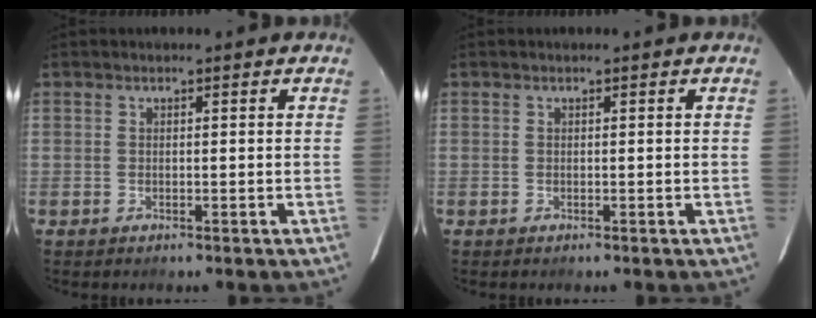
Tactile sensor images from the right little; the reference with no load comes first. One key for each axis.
{"total": 0.0}